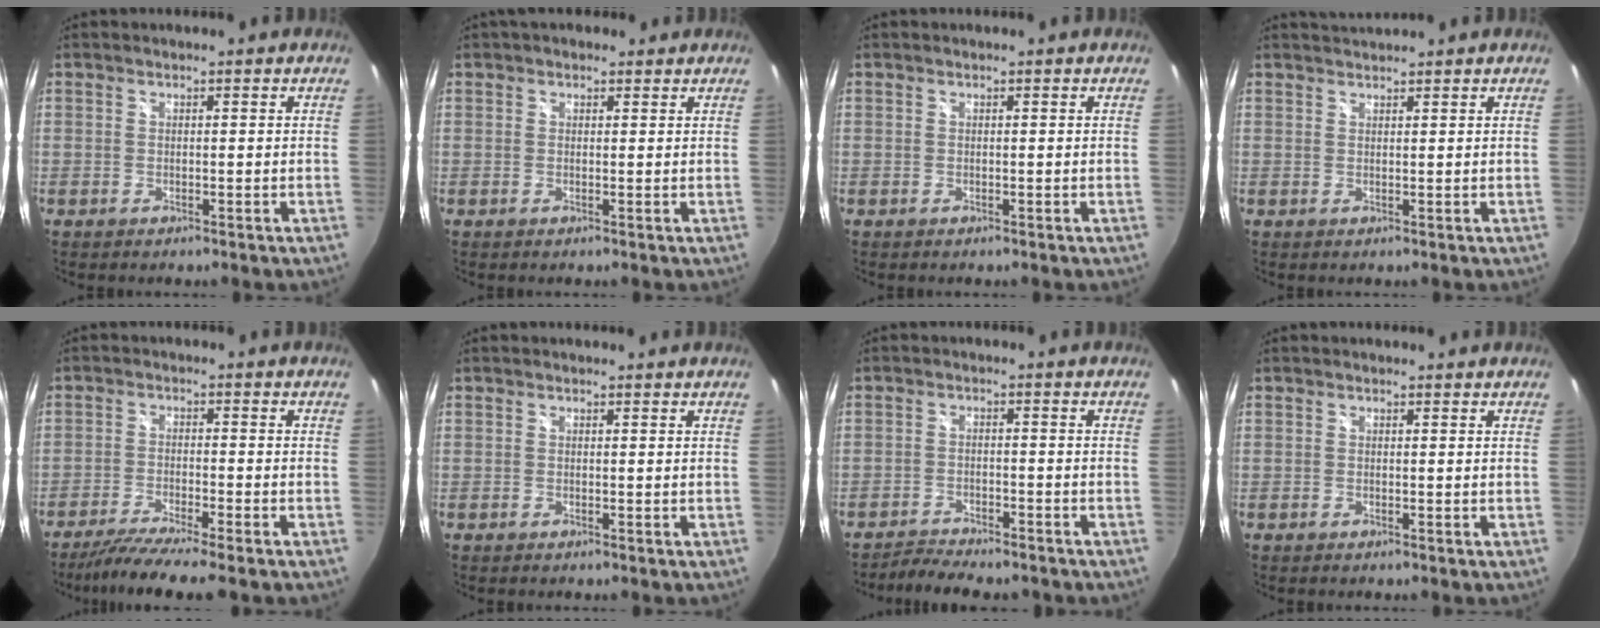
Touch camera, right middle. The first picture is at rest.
{"total": 2.1, "force": [1.4, 1.3, 0.7], "torque": [-0.011, 0.009, 0.017]}
{"total": 0.0}
{"total": 1.8, "force": [1.7, -0.2, 0.1], "torque": [-0.002, 0.003, 0.030]}
{"total": 8.0, "force": [-6.8, -0.6, 4.2], "torque": [-0.097, -0.022, -0.116]}
{"total": 0.8, "force": [0.8, 0.0, 0.0], "torque": [-0.006, 0.000, 0.007]}
{"total": 6.4, "force": [-5.9, 1.3, 2.1], "torque": [-0.060, -0.013, -0.095]}
{"total": 1.0, "force": [1.0, 0.0, 0.1], "torque": [-0.007, 0.000, 0.008]}